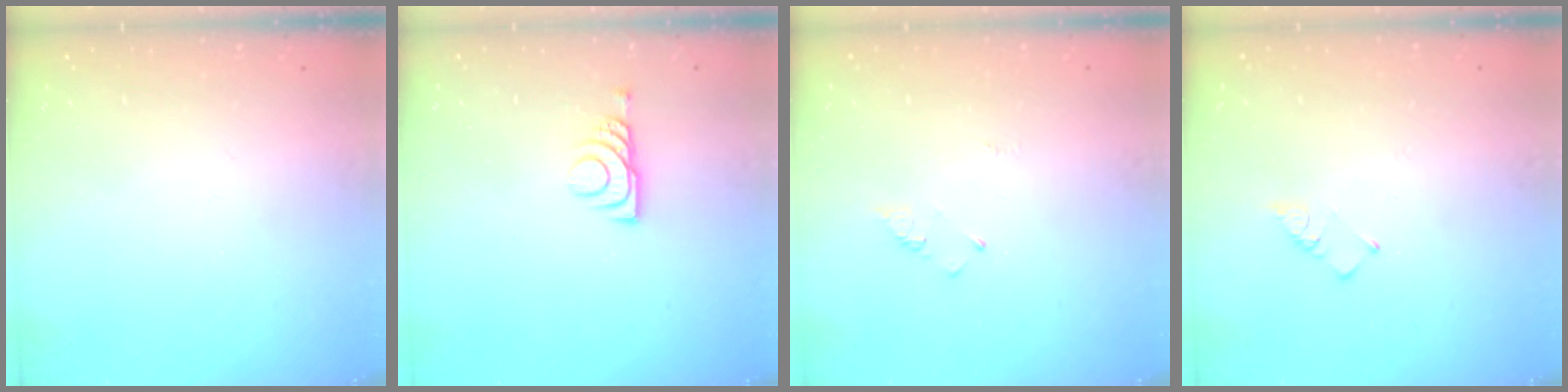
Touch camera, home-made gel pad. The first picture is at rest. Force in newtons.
{"total": 6.3, "press": 6.3, "slide": 0.9}
{"total": 2.0, "press": 2.0, "slide": 0.3}
{"total": 1.5, "press": 1.5, "slide": 0.3}